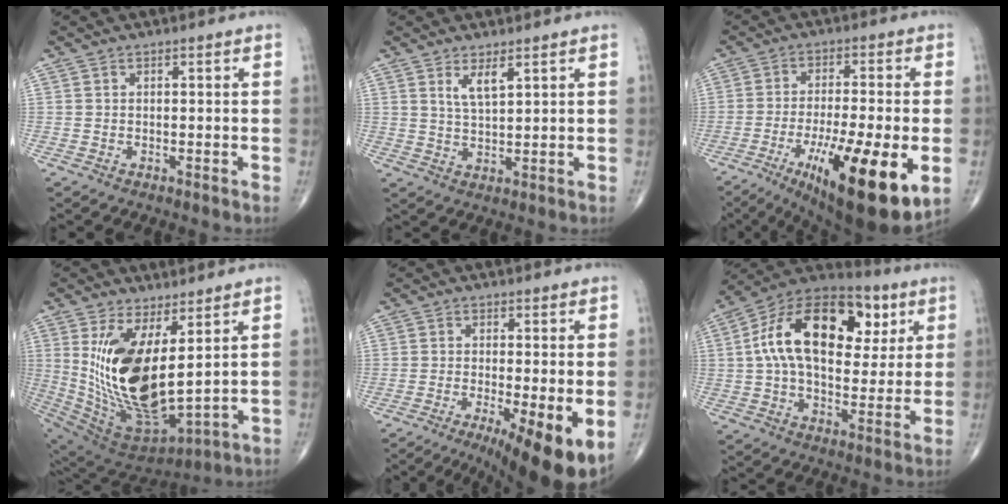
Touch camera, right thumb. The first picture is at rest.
{"total": 3.8, "force": [2.2, 1.0, 3.0], "torque": [-0.057, -0.020, 0.046]}
{"total": 20.6, "force": [-6.9, 5.1, 18.8], "torque": [-0.277, -0.018, -0.096]}
{"total": 20.1, "force": [4.4, 8.6, 17.6], "torque": [-0.334, -0.048, 0.104]}
{"total": 11.7, "force": [-4.6, 2.5, 10.5], "torque": [-0.142, -0.018, -0.066]}
{"total": 22.8, "force": [5.9, 13.5, 17.4], "torque": [-0.268, 0.013, 0.084]}